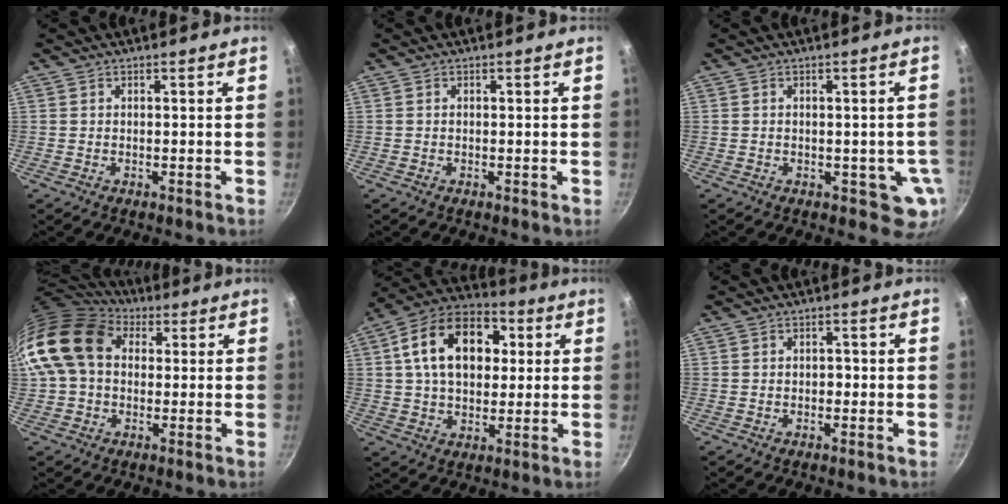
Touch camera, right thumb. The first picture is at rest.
{"total": 0.0}
{"total": 4.7, "force": [-0.8, 3.2, 3.4], "torque": [-0.023, -0.002, -0.009]}
{"total": 15.2, "force": [2.8, 11.4, 9.6], "torque": [-0.162, 0.025, 0.036]}
{"total": 18.3, "force": [4.3, 12.3, 12.8], "torque": [-0.185, 0.019, 0.055]}
{"total": 1.3, "force": [-0.3, 1.0, 0.8], "torque": [-0.007, 0.005, -0.006]}